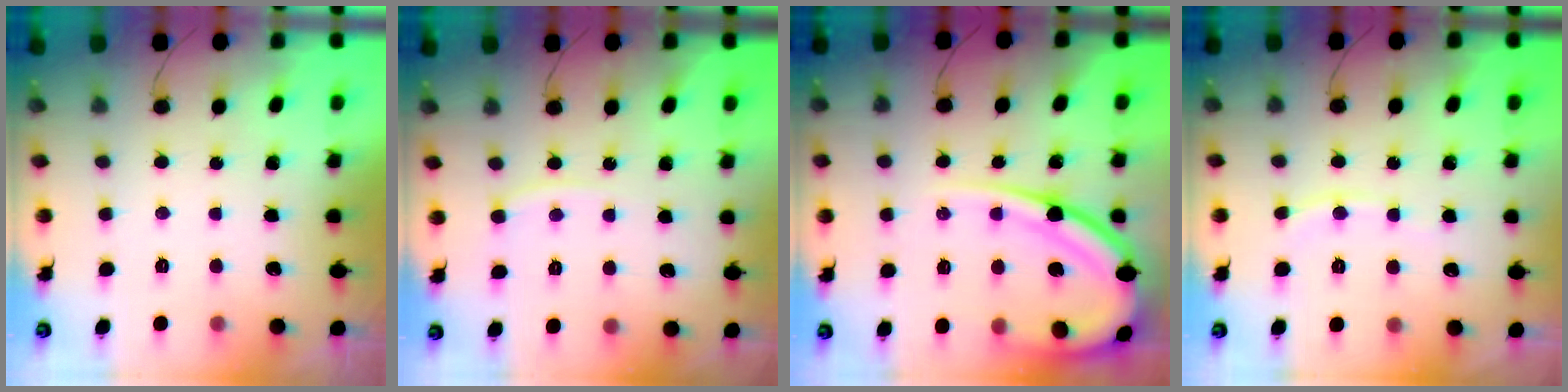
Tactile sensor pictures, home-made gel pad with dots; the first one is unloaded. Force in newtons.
{"total": 4.8, "press": 4.8, "slide": 0.4}
{"total": 17.4, "press": 17.4, "slide": 1.7}
{"total": 4.6, "press": 4.6, "slide": 0.1}